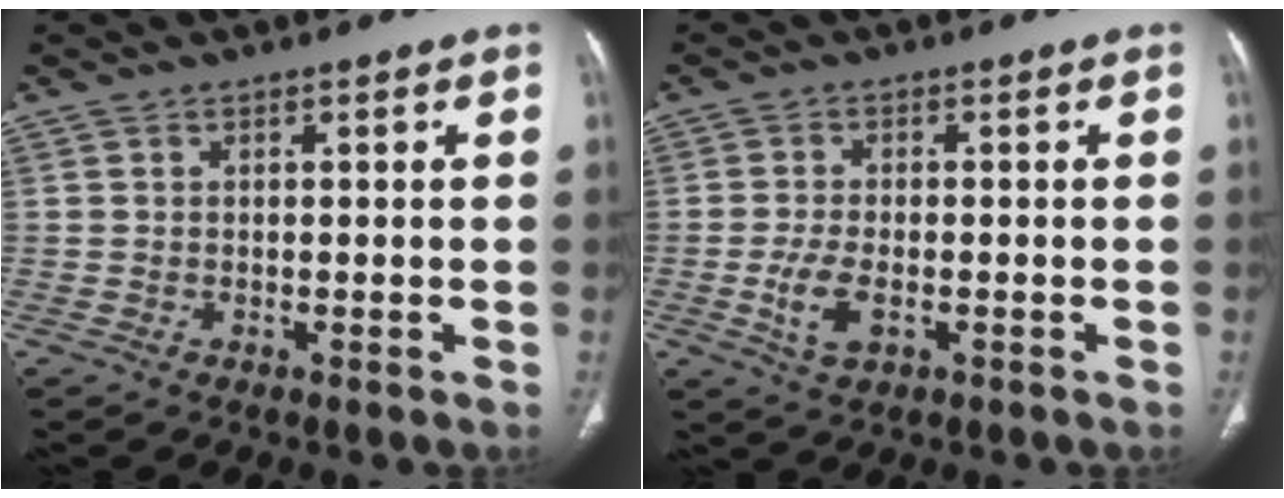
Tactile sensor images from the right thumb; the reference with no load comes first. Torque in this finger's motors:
{"motor_torque": [-0.23, 0.32, 0.21, 0.47, 0.22]}